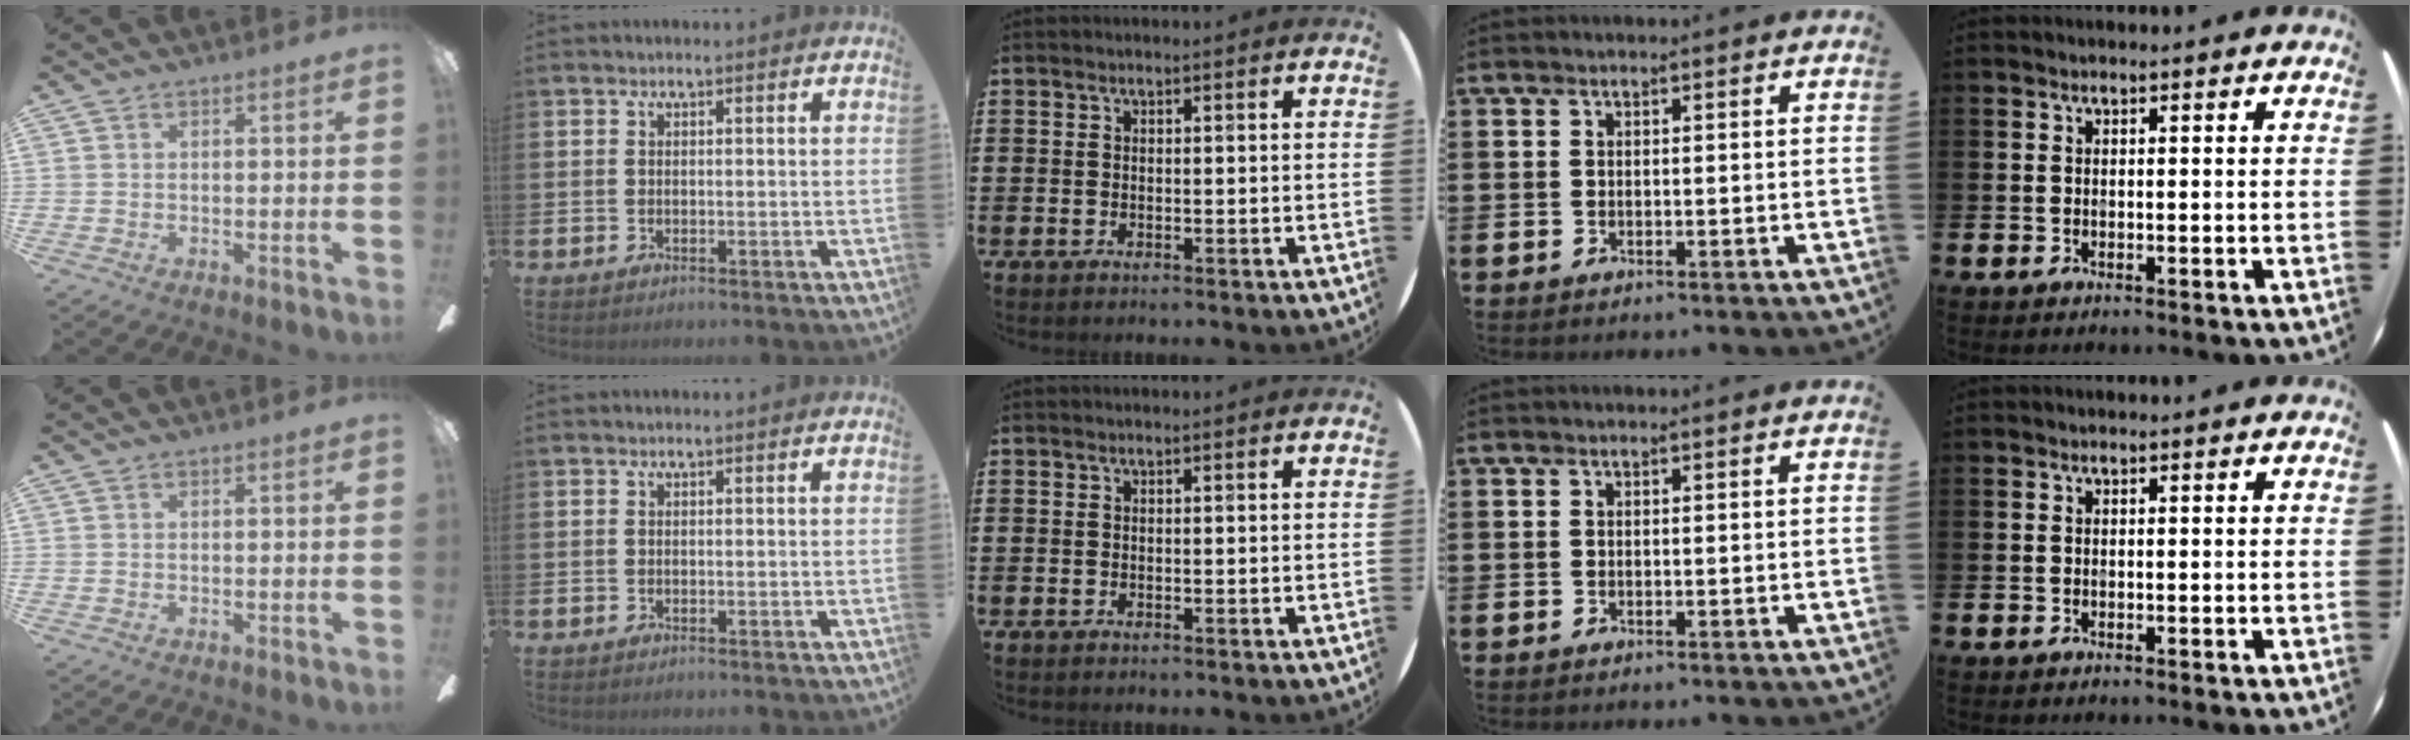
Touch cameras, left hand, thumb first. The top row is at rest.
{}